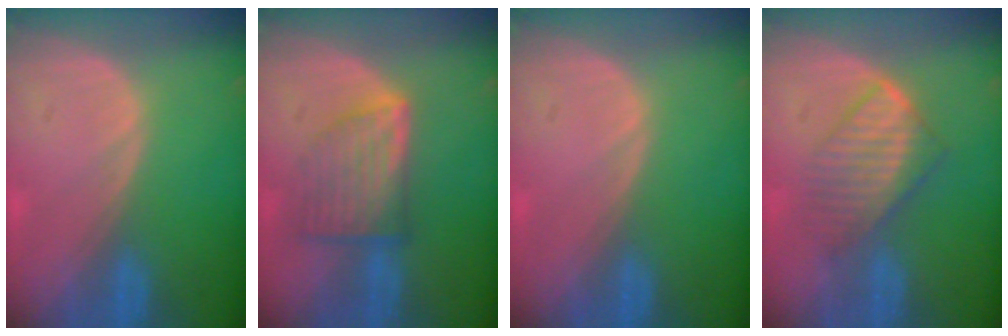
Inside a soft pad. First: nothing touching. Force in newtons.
{"total": 7.3, "press": 6.6, "slide": 3.2}
{"total": 0.0}
{"total": 6.2, "press": 6.1, "slide": 1.2}